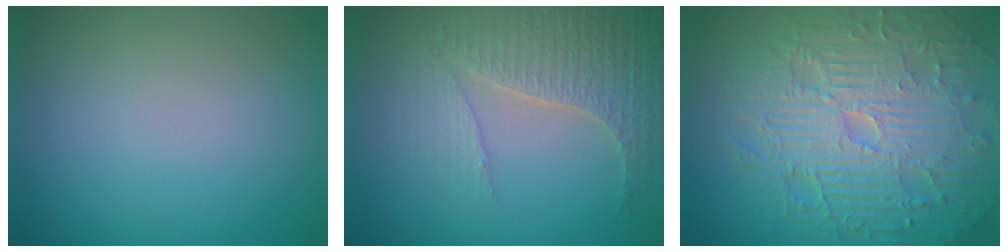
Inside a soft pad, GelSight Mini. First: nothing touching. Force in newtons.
{"total": 3.4, "press": 3.4, "slide": 0.5}
{"total": 11.6, "press": 7.5, "slide": 8.8}